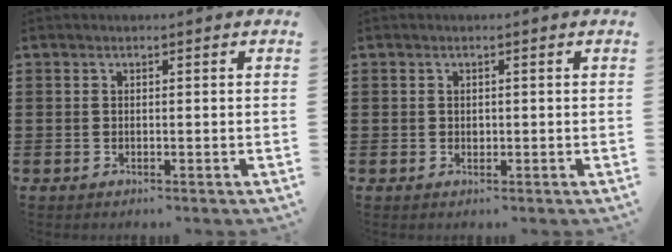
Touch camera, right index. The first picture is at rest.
{"total": 0.7, "force": [0.1, 0.6, 0.4], "torque": [-0.009, 0.003, 0.002]}